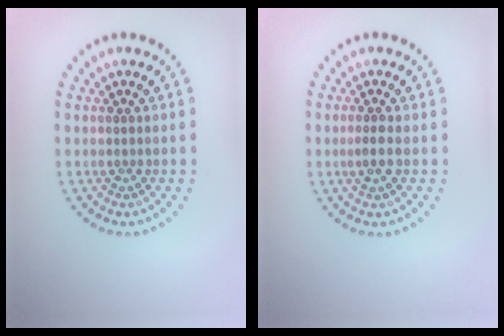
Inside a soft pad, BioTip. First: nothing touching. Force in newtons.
{"total": 1.2, "press": 1.2, "slide": 0.4}